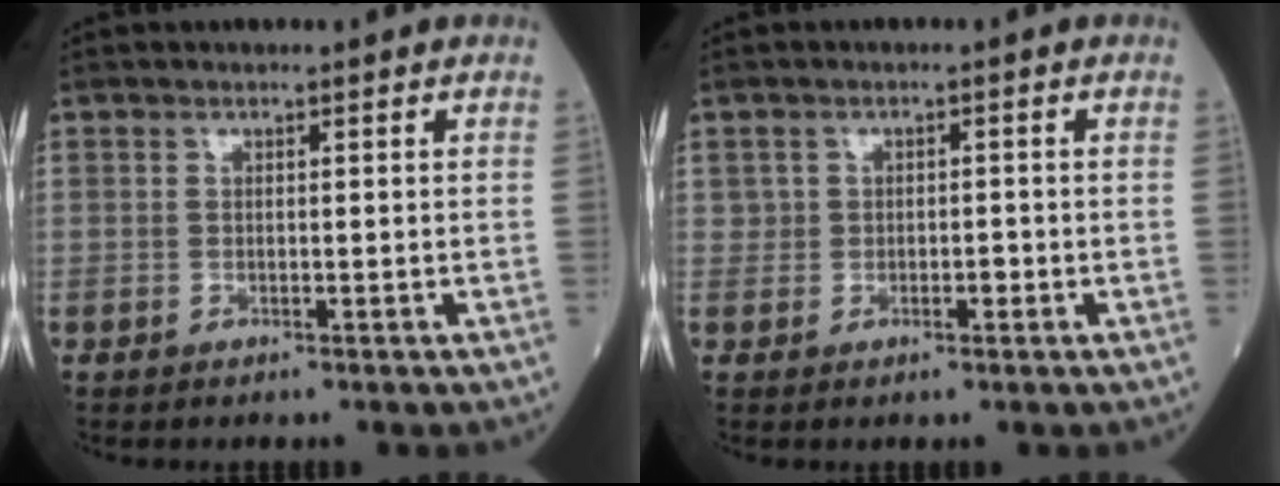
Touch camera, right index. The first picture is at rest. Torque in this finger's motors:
{"motor_torque": [-0.18, -0.03, -0.03, -0.02]}